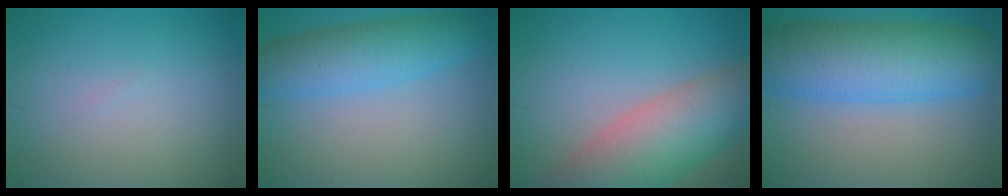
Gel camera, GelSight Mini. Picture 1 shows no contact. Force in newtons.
{"total": 5.6, "press": 5.6, "slide": 0.2}
{"total": 9.1, "press": 9.0, "slide": 0.6}
{"total": 10.9, "press": 10.9, "slide": 0.2}